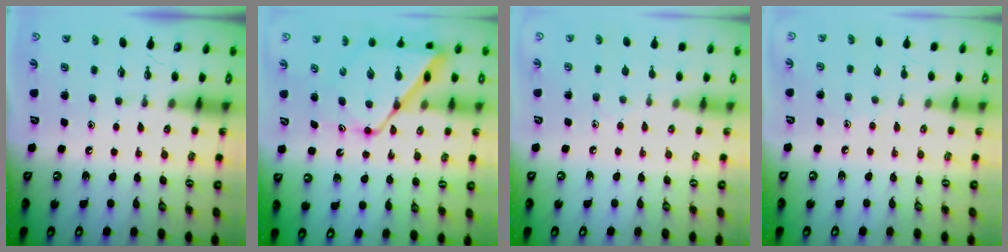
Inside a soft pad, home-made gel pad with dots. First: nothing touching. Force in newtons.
{"total": 14.0, "press": 14.0, "slide": 0.9}
{"total": 5.8, "press": 5.8, "slide": 0.5}
{"total": 3.8, "press": 3.8, "slide": 0.4}